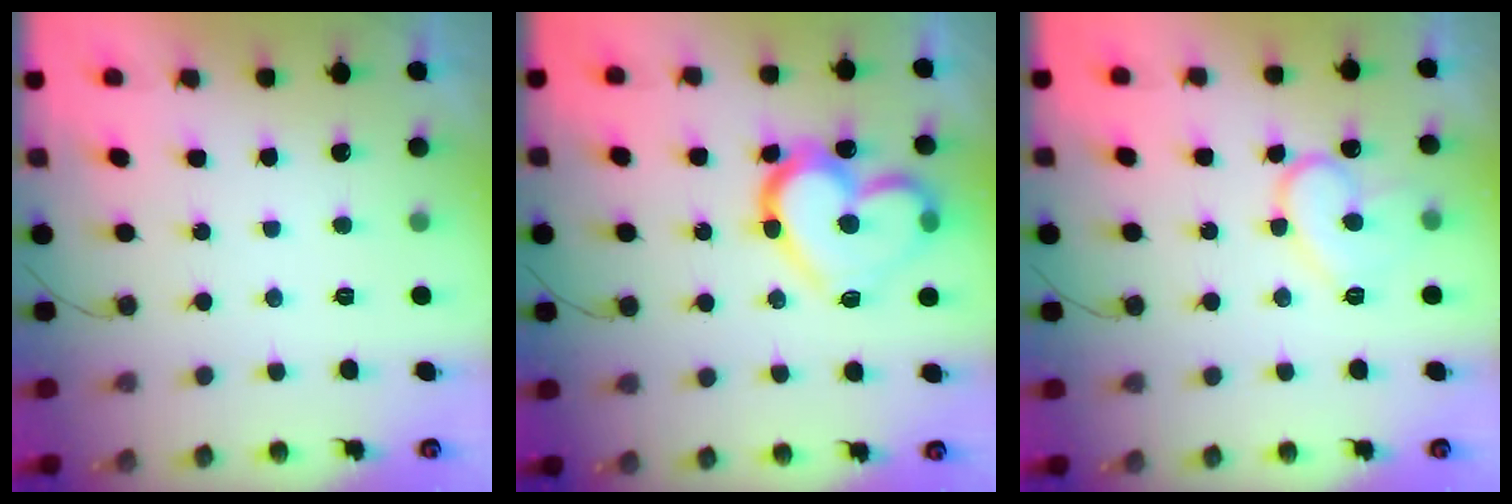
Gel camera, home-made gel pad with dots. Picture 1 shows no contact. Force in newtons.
{"total": 18.5, "press": 18.3, "slide": 2.3}
{"total": 11.7, "press": 11.6, "slide": 0.9}